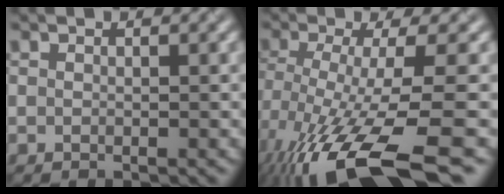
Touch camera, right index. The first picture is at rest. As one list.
[{"total": 11.9, "force": [-6.3, 3.5, 9.5], "torque": [-0.181, -0.021, -0.097]}]